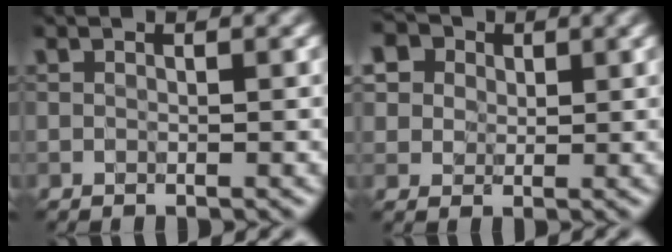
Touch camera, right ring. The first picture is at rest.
{"total": 7.3, "force": [3.5, 5.7, 2.8], "torque": [-0.057, 0.034, 0.030]}